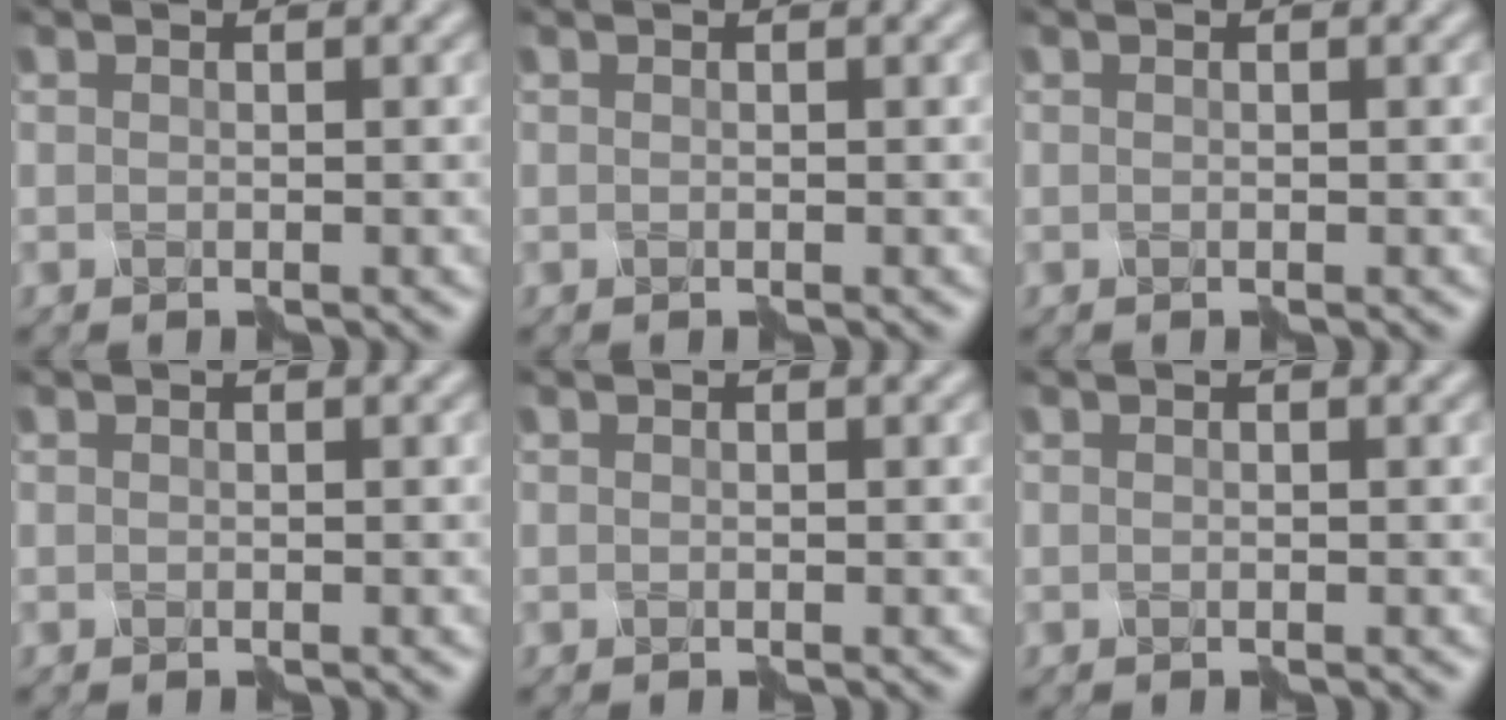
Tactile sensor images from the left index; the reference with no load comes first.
{"total": 0.0}
{"total": 0.0}
{"total": 0.0}
{"total": 0.0}
{"total": 0.0}